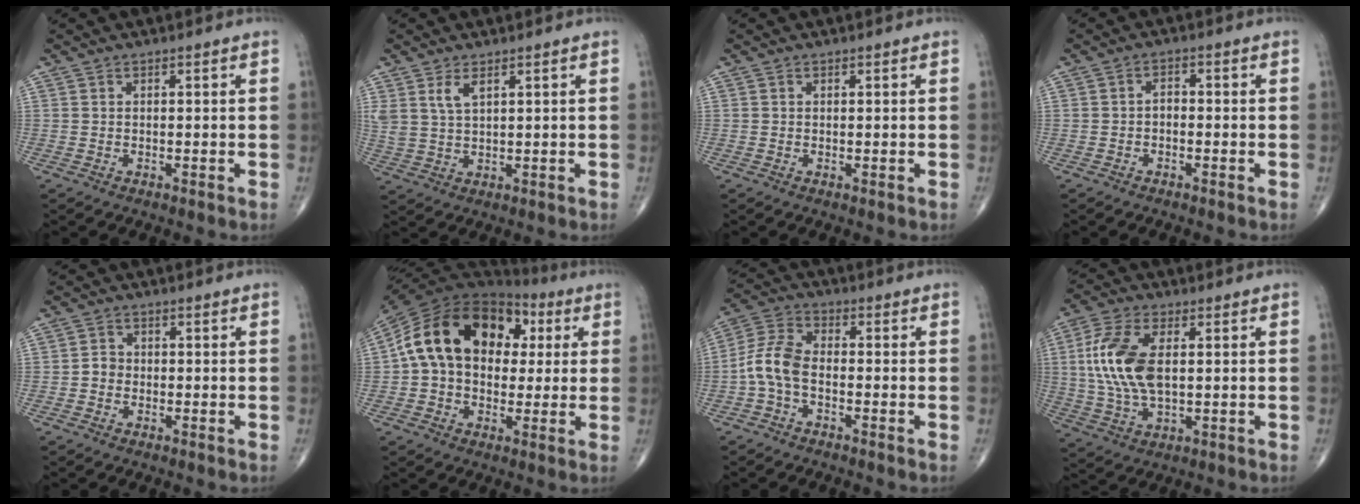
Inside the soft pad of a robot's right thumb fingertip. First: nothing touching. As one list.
[{"total": 4.4, "force": [2.3, 1.9, 3.2], "torque": [-0.070, -0.006, 0.055]}, {"total": 0.0}, {"total": 1.8, "force": [-0.7, 1.2, 1.1], "torque": [-0.008, 0.012, -0.018]}, {"total": 2.1, "force": [-0.6, 1.8, 0.9], "torque": [-0.003, 0.007, -0.018]}, {"total": 20.1, "force": [3.6, 13.9, 14.0], "torque": [-0.229, 0.035, 0.052]}, {"total": 7.4, "force": [-2.0, 4.1, 5.9], "torque": [-0.126, 0.028, -0.051]}, {"total": 13.4, "force": [1.6, 6.9, 11.4], "torque": [-0.247, 0.002, 0.033]}]